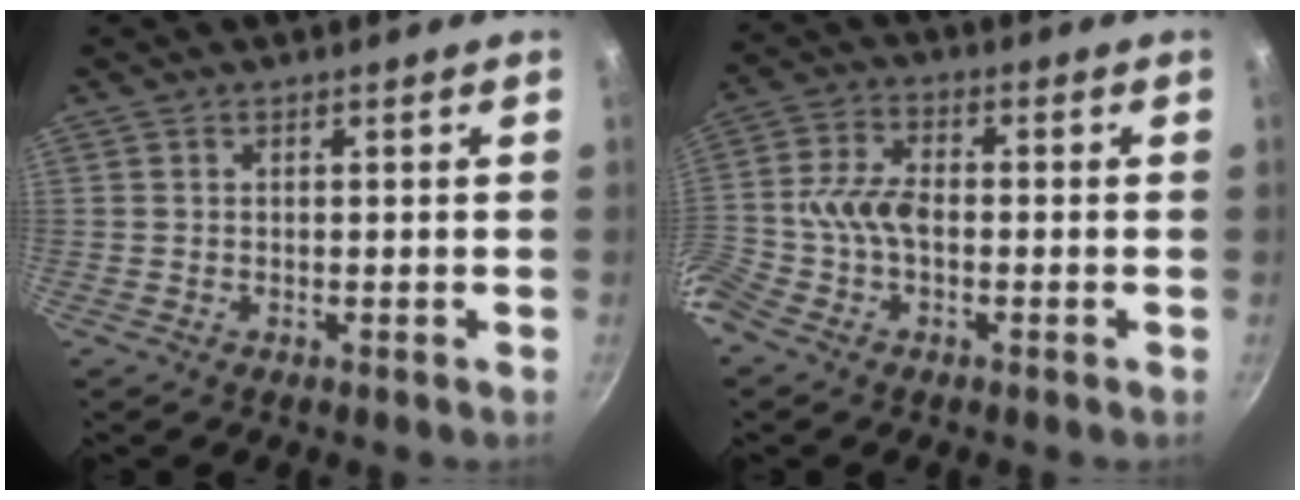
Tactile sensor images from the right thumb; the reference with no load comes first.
{"total": 8.0, "force": [-2.2, 4.8, 6.0], "torque": [-0.131, 0.027, -0.059]}